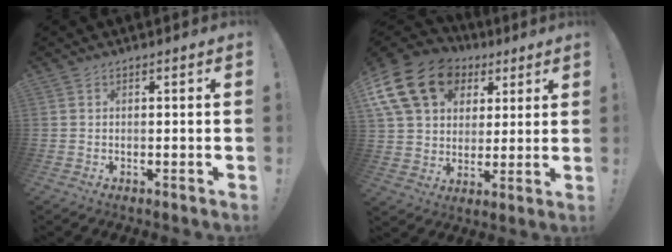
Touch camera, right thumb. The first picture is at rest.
{"total": 19.4, "force": [8.3, 14.3, 10.2], "torque": [-0.150, -0.036, 0.164]}